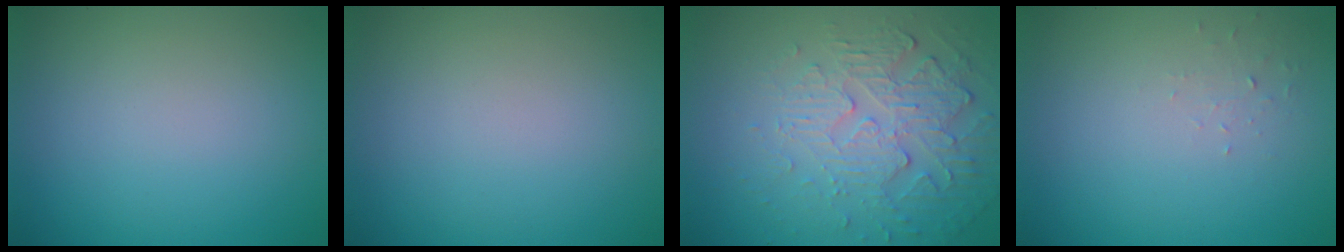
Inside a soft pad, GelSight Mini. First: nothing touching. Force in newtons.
{"total": 0.0}
{"total": 6.0, "press": 3.7, "slide": 4.8}
{"total": 0.6, "press": 0.3, "slide": 0.6}